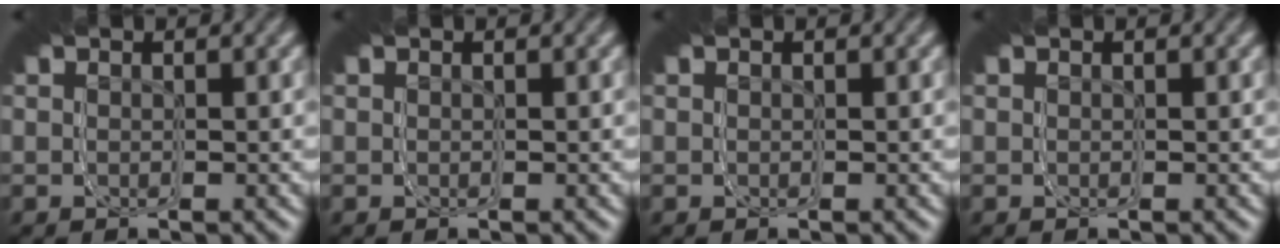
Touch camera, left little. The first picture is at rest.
{"total": 0.0}
{"total": 0.0}
{"total": 0.0}